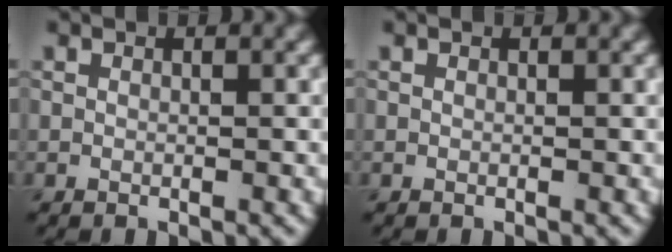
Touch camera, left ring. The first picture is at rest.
{"total": 0.0}